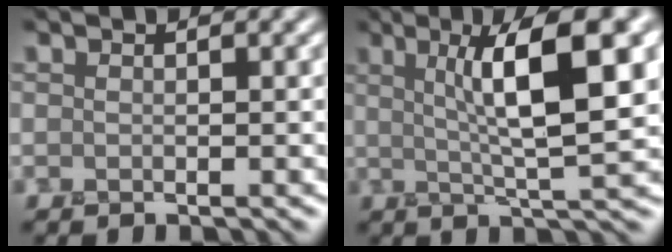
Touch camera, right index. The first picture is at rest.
{"total": 9.0, "force": [2.5, 1.7, 8.5], "torque": [-0.109, 0.013, 0.037]}